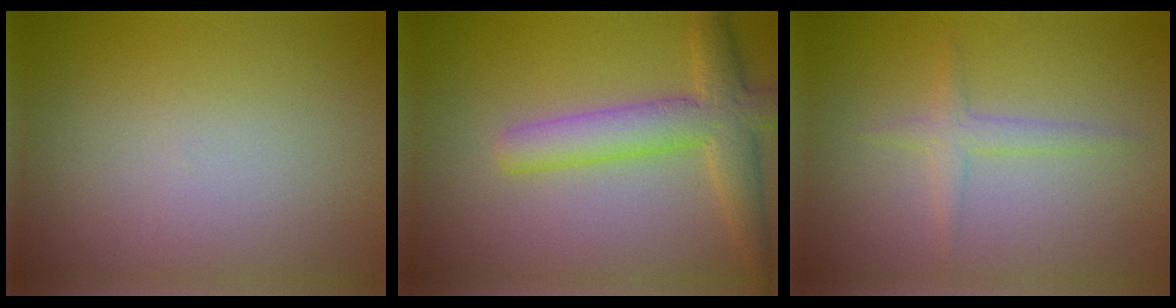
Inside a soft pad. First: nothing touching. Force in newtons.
{"total": 5.3, "press": 5.3, "slide": 0.2}
{"total": 1.6, "press": 1.6, "slide": 0.1}